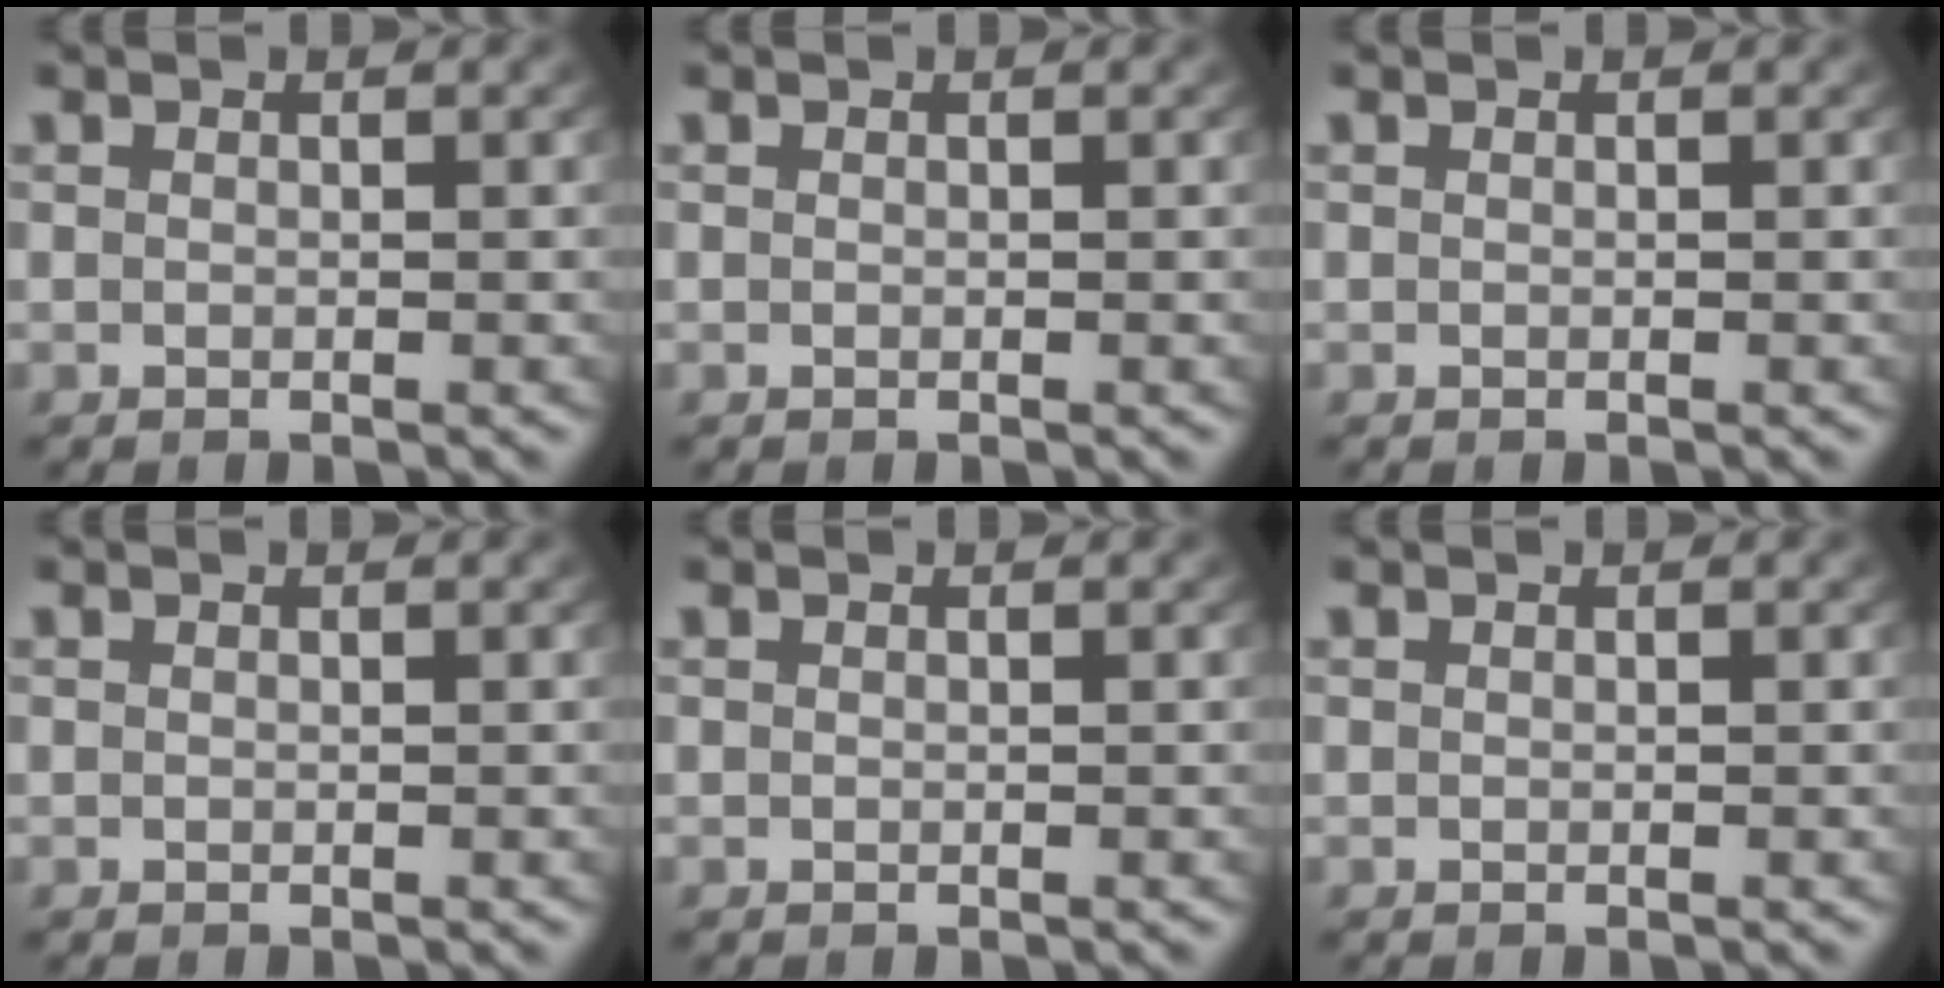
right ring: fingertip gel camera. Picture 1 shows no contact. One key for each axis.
{"total": 0.0}
{"total": 0.0}
{"total": 0.0}
{"total": 0.0}
{"total": 0.0}